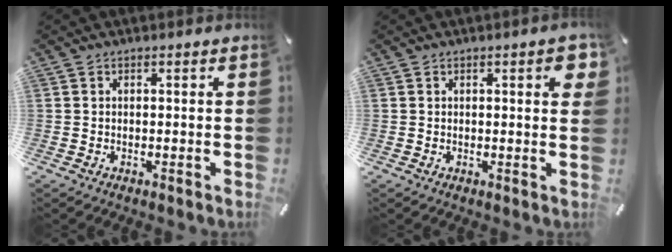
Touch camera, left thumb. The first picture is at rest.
{"total": 3.6, "force": [0.9, 1.1, 3.3], "torque": [-0.048, 0.000, 0.011]}